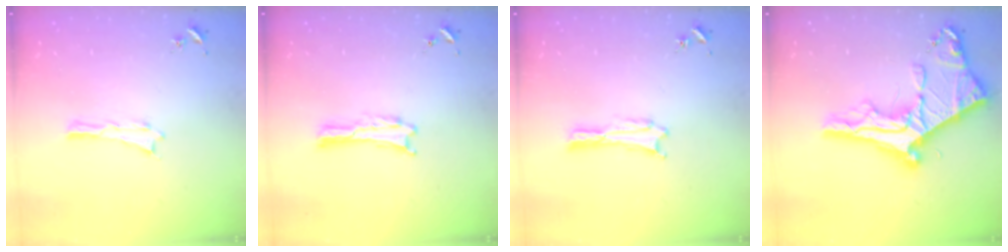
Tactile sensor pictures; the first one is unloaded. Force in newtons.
{"total": 0.0}
{"total": 0.0}
{"total": 11.4, "press": 11.4, "slide": 1.1}